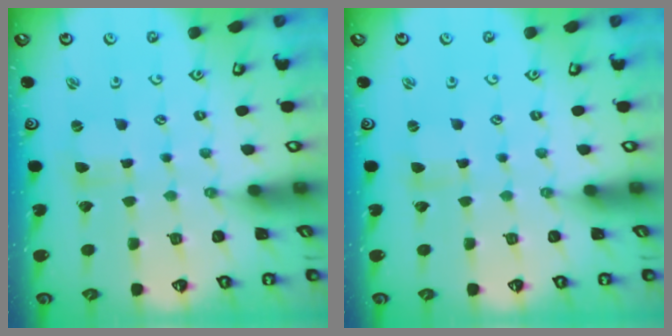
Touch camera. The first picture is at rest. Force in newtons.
{"total": 0.6, "press": 0.6, "slide": 0.1}